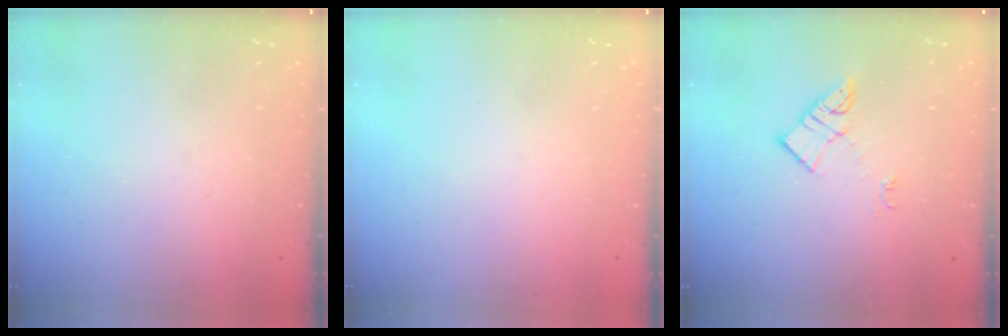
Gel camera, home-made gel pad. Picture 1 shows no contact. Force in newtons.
{"total": 0.0}
{"total": 6.4, "press": 6.4, "slide": 0.6}